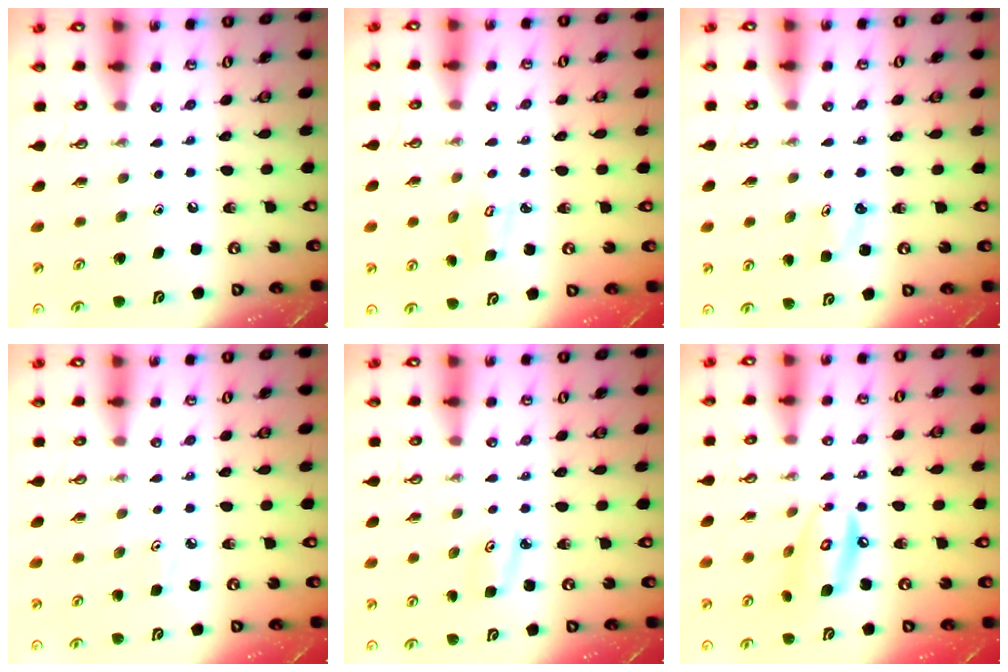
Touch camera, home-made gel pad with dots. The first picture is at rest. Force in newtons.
{"total": 2.6, "press": 2.6, "slide": 0.3}
{"total": 3.1, "press": 3.1, "slide": 0.3}
{"total": 2.8, "press": 2.8, "slide": 0.4}
{"total": 4.0, "press": 4.0, "slide": 0.5}
{"total": 11.0, "press": 11.0, "slide": 0.7}